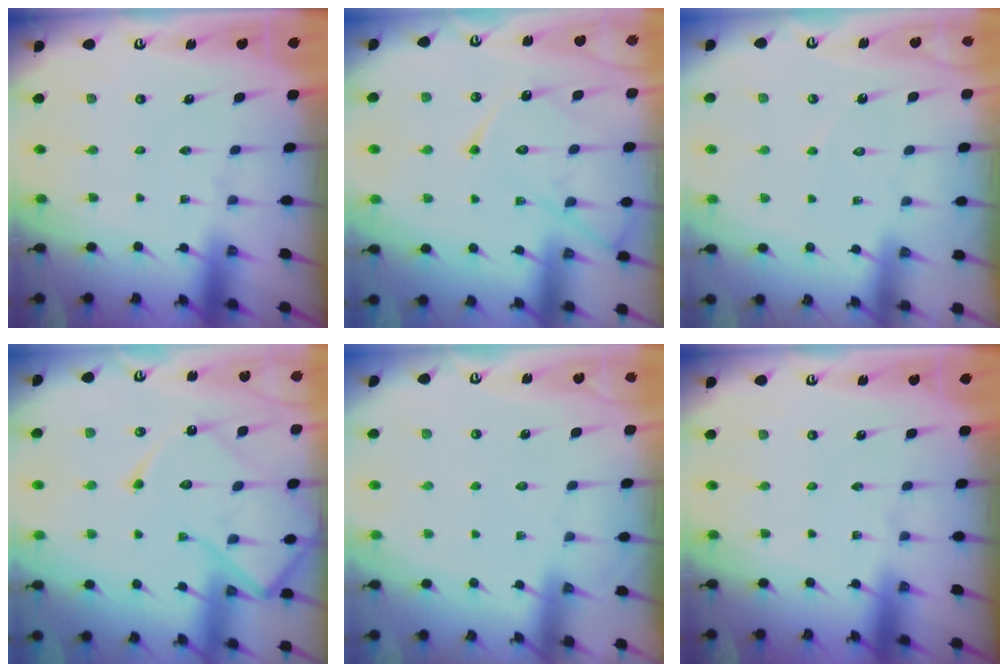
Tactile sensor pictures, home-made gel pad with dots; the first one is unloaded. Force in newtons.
{"total": 13.3, "press": 13.2, "slide": 1.2}
{"total": 3.8, "press": 3.8, "slide": 0.3}
{"total": 16.5, "press": 16.5, "slide": 1.7}
{"total": 3.9, "press": 3.8, "slide": 0.5}
{"total": 0.0}